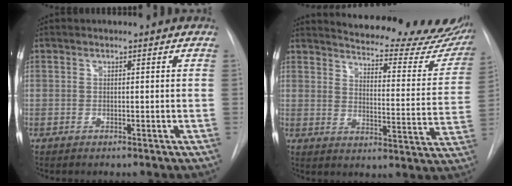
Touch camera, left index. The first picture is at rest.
{"total": 25.4, "force": [23.3, 5.4, 8.4], "torque": [-0.116, -0.100, 0.267]}